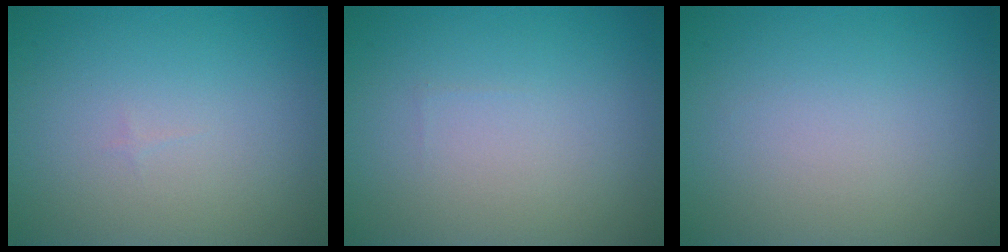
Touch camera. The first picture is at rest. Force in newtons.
{"total": 0.0}
{"total": 0.0}